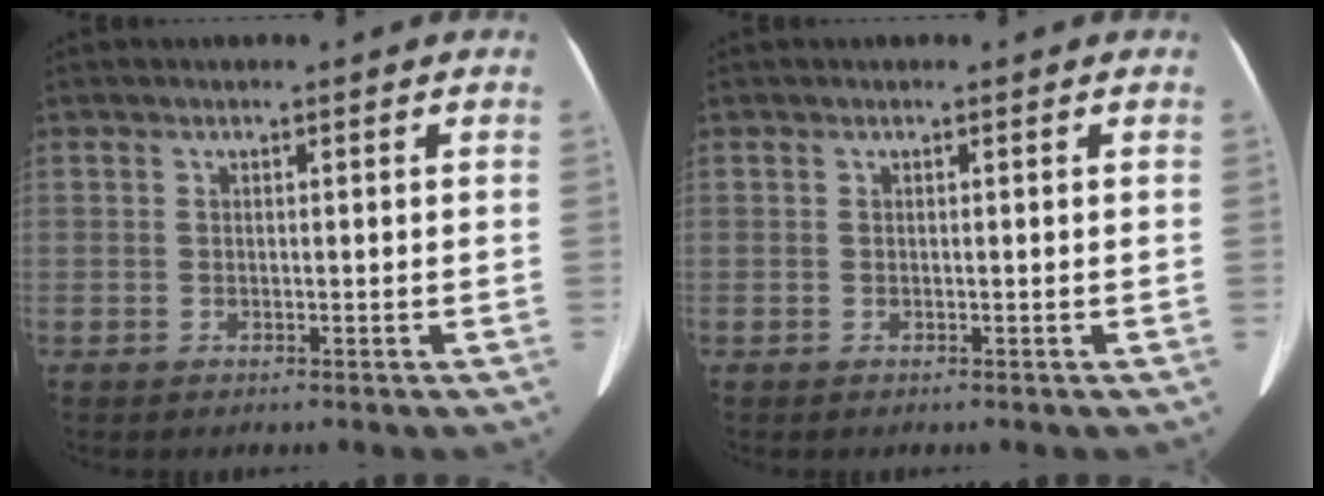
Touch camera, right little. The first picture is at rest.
{"total": 0.0}